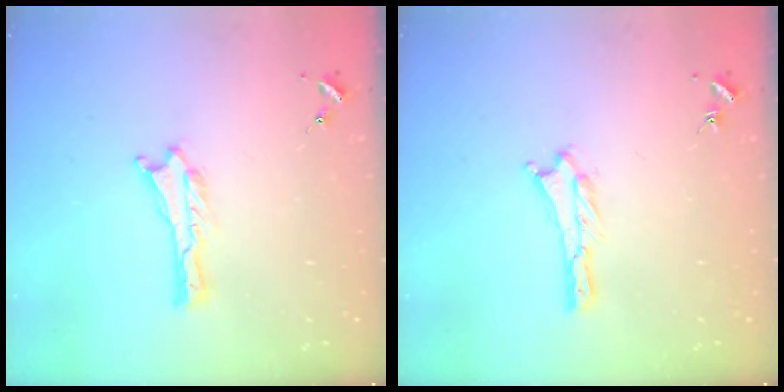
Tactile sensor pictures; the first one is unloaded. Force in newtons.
{"total": 0.0}